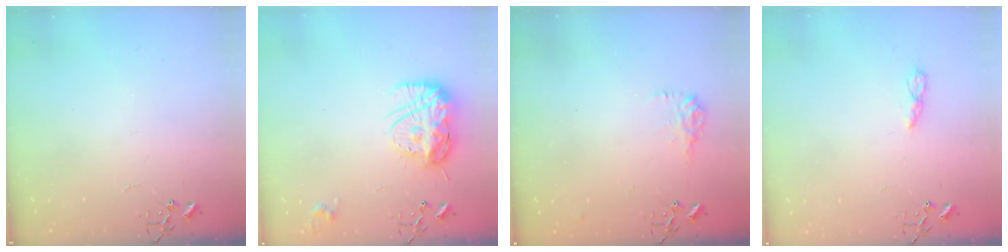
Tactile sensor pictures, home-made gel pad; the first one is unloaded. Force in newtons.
{"total": 14.9, "press": 14.8, "slide": 1.2}
{"total": 9.2, "press": 9.2, "slide": 0.4}
{"total": 5.8, "press": 5.7, "slide": 0.6}